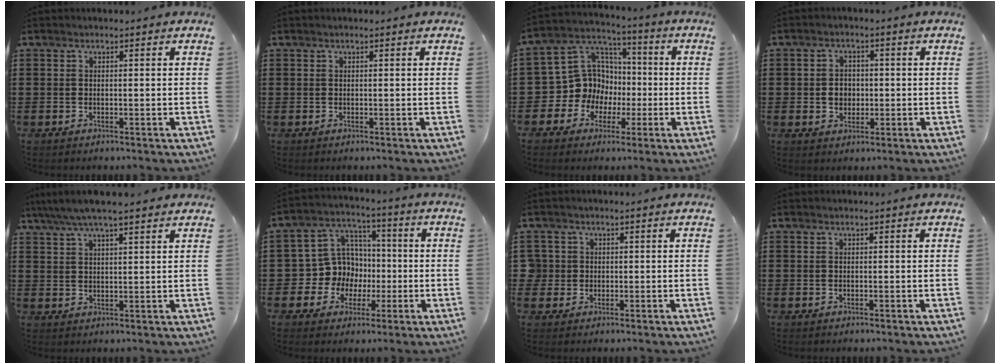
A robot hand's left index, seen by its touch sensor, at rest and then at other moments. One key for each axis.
{"total": 0.0}
{"total": 10.7, "fx": -0.9, "fy": 10.4, "fz": 2.5, "tx": -0.106, "ty": -0.003, "tz": -0.010}
{"total": 3.1, "fx": -0.2, "fy": 2.6, "fz": 1.7, "tx": -0.032, "ty": 0.003, "tz": -0.010}
{"total": 5.1, "fx": 4.0, "fy": 0.7, "fz": 3.0, "tx": -0.068, "ty": -0.004, "tz": 0.071}
{"total": 9.0, "fx": -0.3, "fy": 8.9, "fz": 1.6, "tx": -0.083, "ty": 0.000, "tz": 0.000}
{"total": 2.2, "fx": 0.2, "fy": 2.2, "fz": 0.3, "tx": -0.024, "ty": 0.006, "tz": -0.003}
{"total": 0.0}